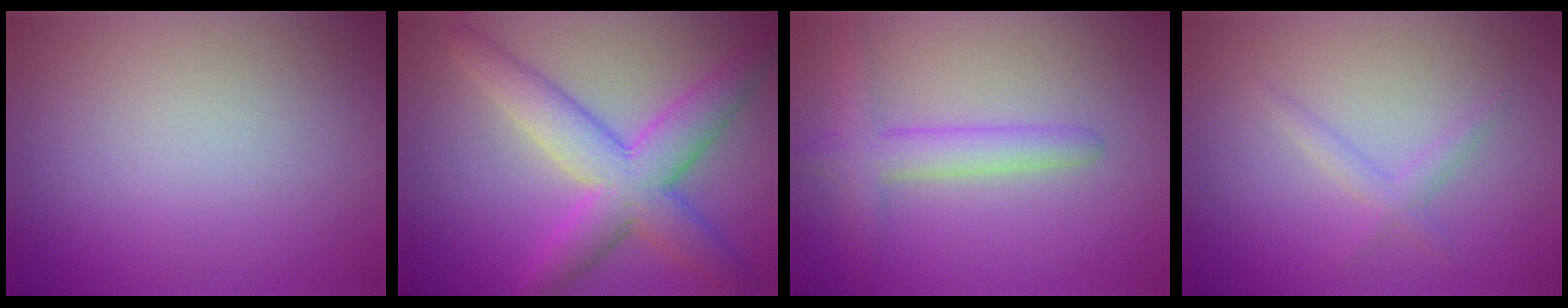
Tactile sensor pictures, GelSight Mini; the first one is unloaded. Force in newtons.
{"total": 7.3, "press": 7.3, "slide": 0.2}
{"total": 3.4, "press": 3.4, "slide": 0.2}
{"total": 1.4, "press": 1.4, "slide": 0.0}